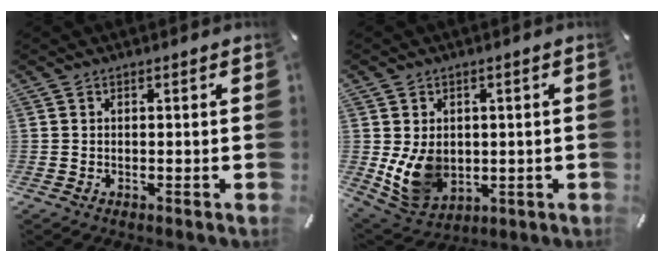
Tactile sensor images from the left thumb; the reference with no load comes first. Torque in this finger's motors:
{"motor_torque": [1.85, 1.85, 1.31, -0.12, 0.12]}